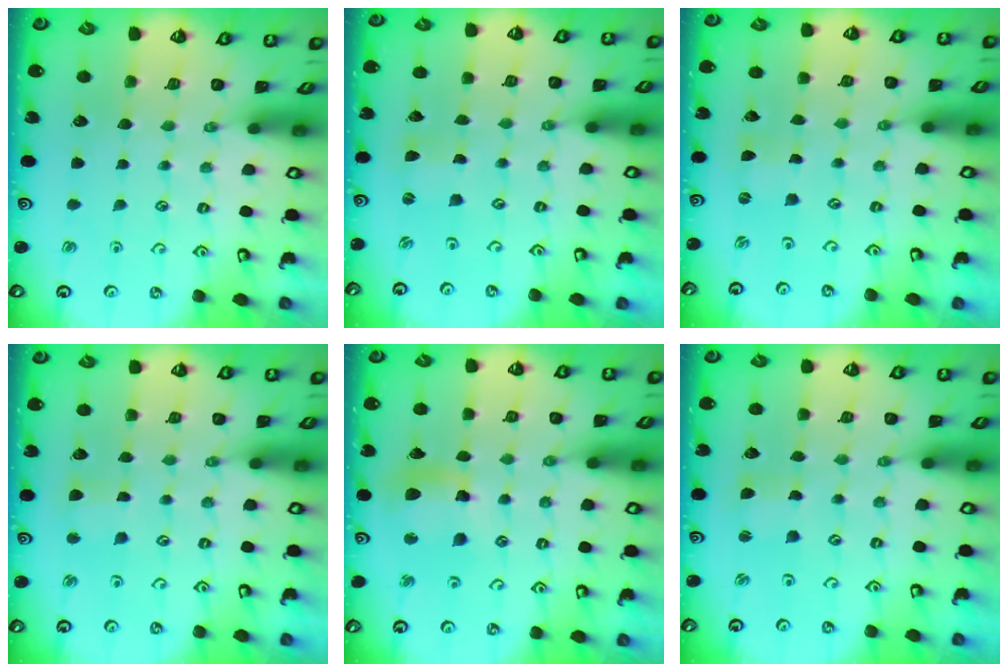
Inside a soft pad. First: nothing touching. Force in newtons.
{"total": 1.5, "press": 1.4, "slide": 0.2}
{"total": 0.0}
{"total": 3.8, "press": 3.8, "slide": 0.4}
{"total": 11.9, "press": 11.8, "slide": 1.7}
{"total": 1.7, "press": 1.7, "slide": 0.2}